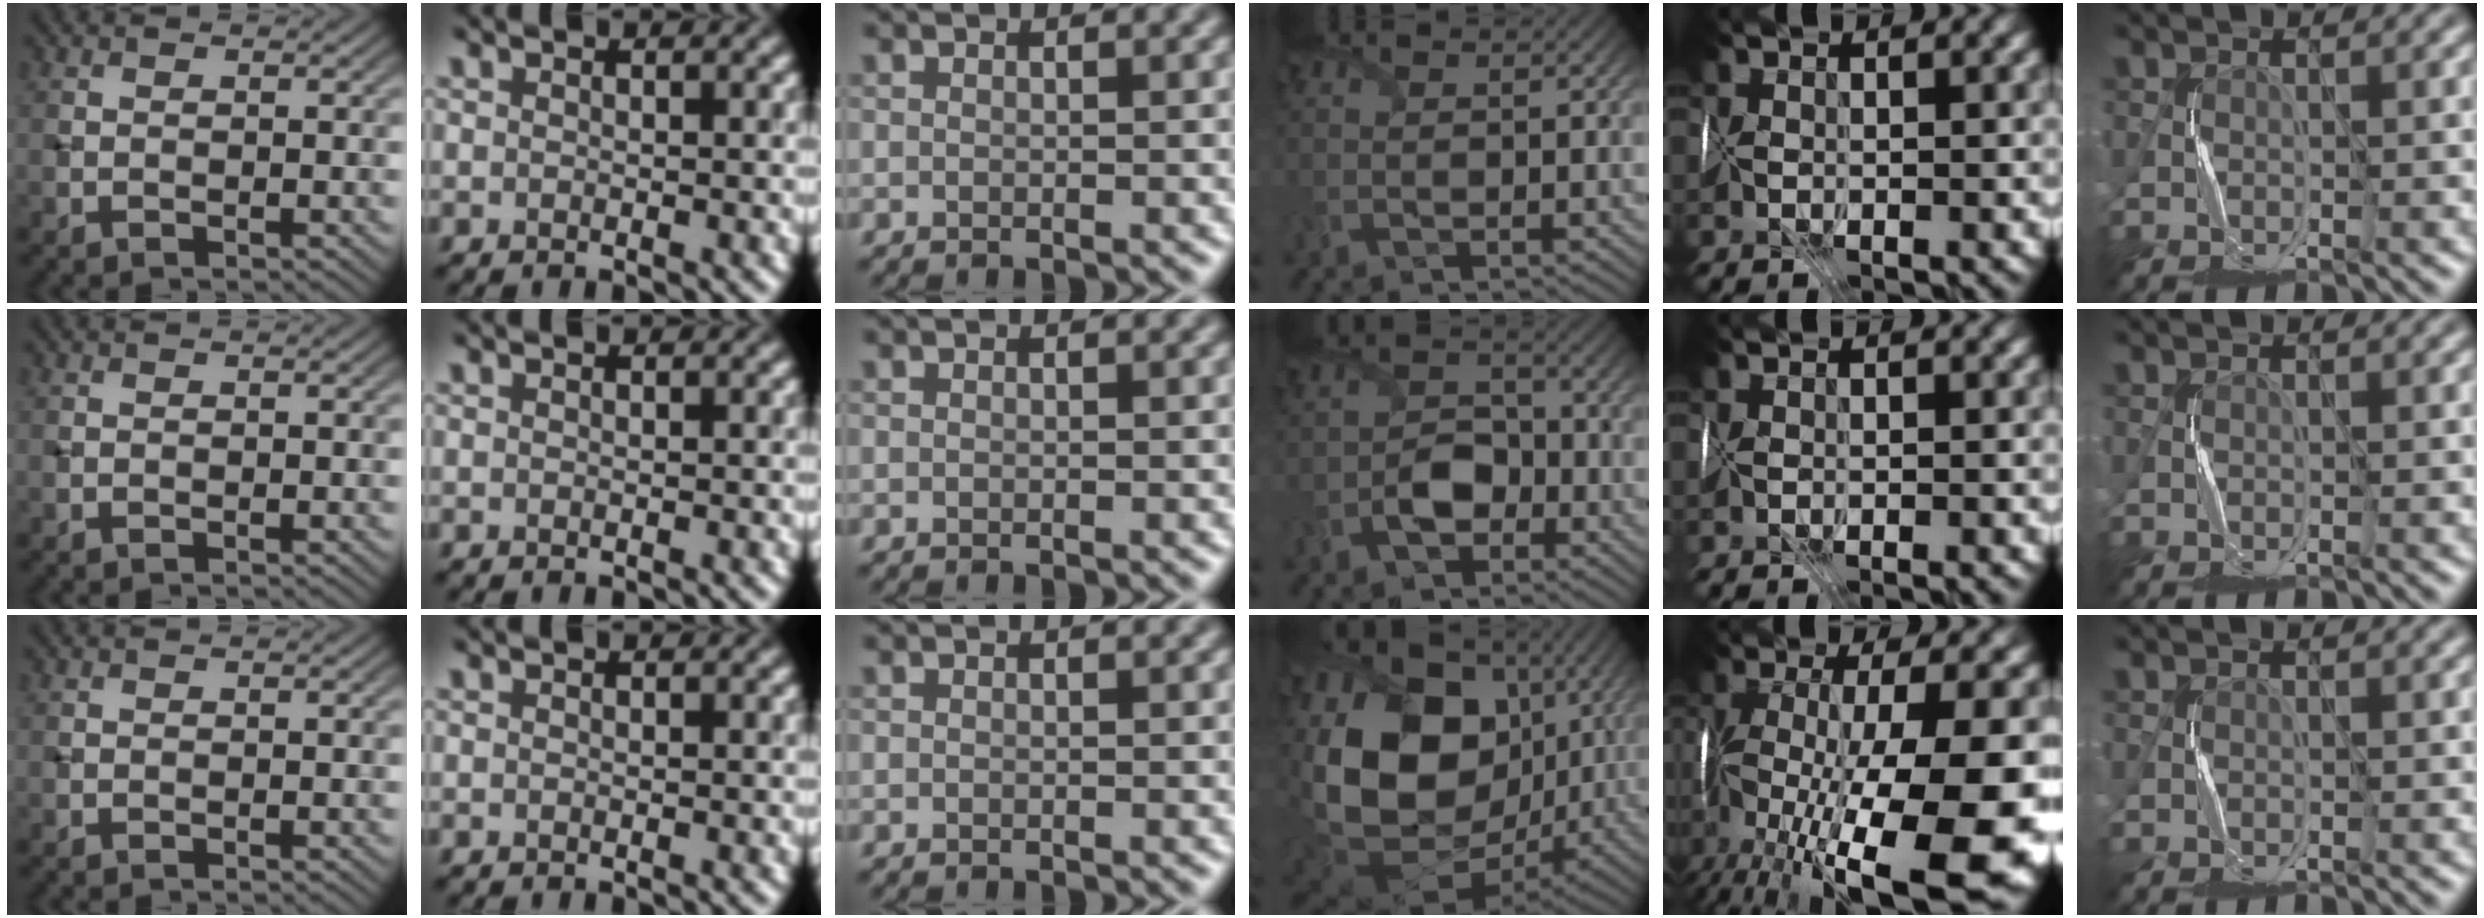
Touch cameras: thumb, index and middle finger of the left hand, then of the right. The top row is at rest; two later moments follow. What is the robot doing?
{"motion": "fold", "object": "tissue"}